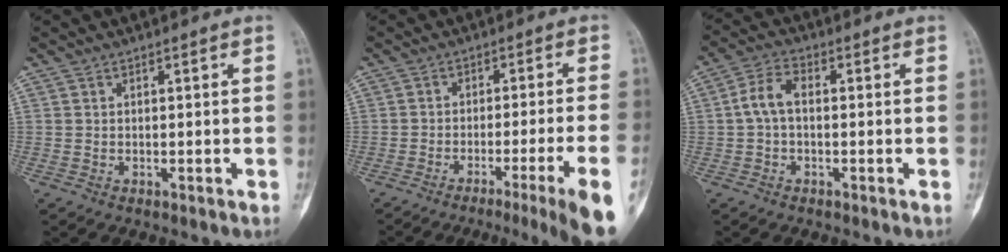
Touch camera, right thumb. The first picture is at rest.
{"total": 12.9, "force": [-7.2, -0.9, 10.6], "torque": [-0.136, 0.019, -0.101]}
{"total": 5.4, "force": [-0.1, 3.1, 4.4], "torque": [-0.088, 0.018, -0.009]}